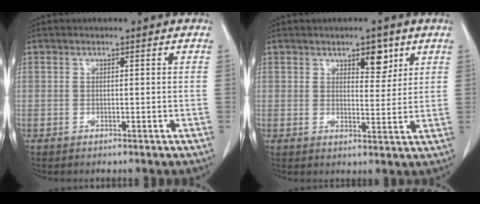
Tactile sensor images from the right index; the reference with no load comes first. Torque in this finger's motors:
{"motor_torque": [0.11, 0.18, 0.05, 0.01]}